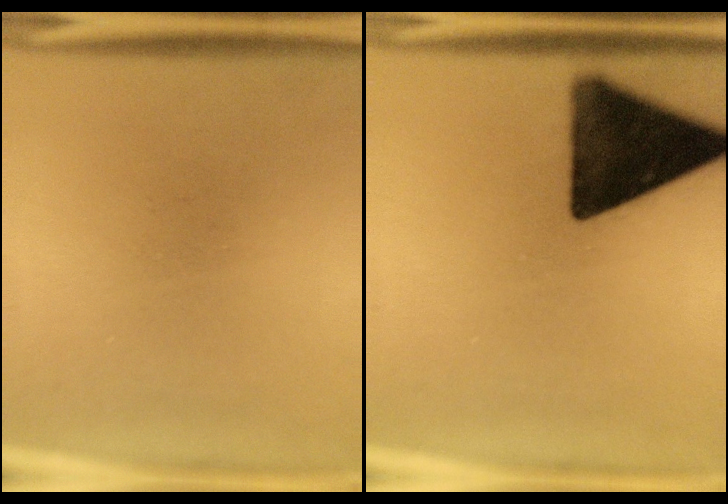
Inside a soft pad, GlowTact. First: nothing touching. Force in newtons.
{"total": 16.0}